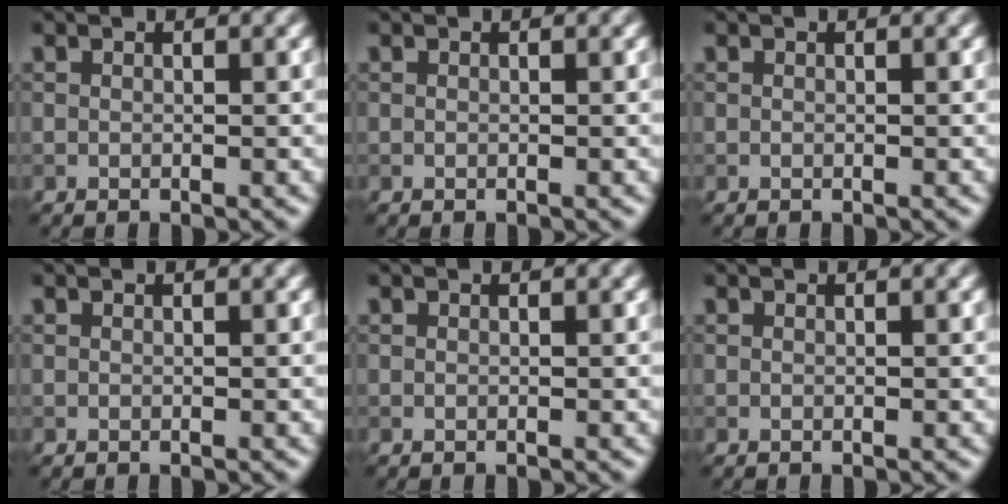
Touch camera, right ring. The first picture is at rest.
{"total": 0.0}
{"total": 0.0}
{"total": 0.0}
{"total": 0.0}
{"total": 0.0}